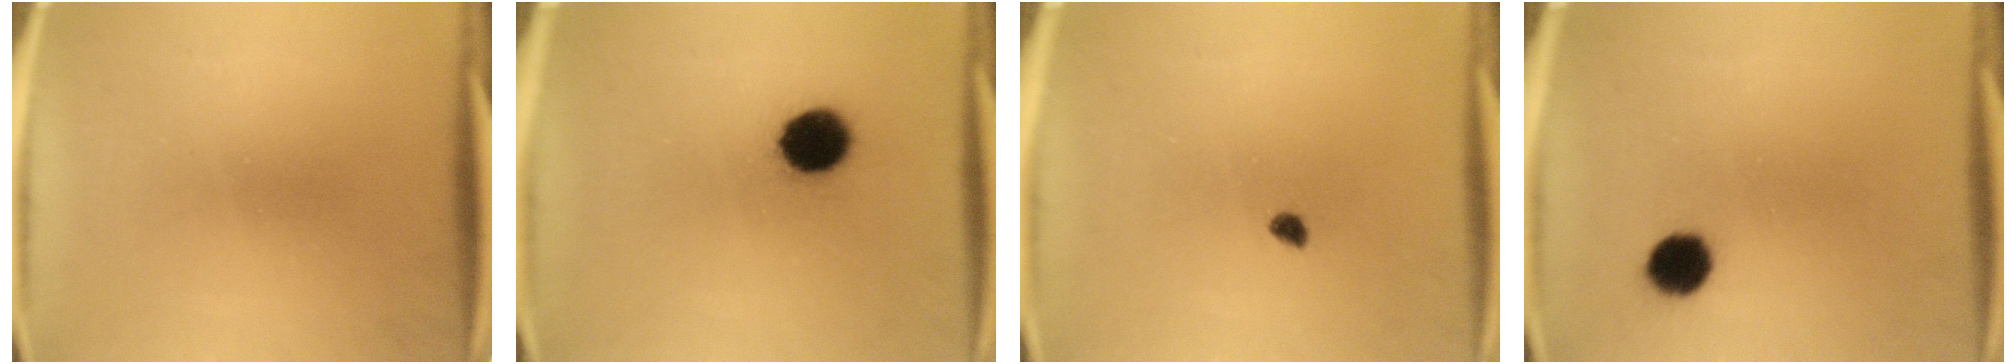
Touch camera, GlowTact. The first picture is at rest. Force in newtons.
{"total": 10.3}
{"total": 1.3}
{"total": 5.6}